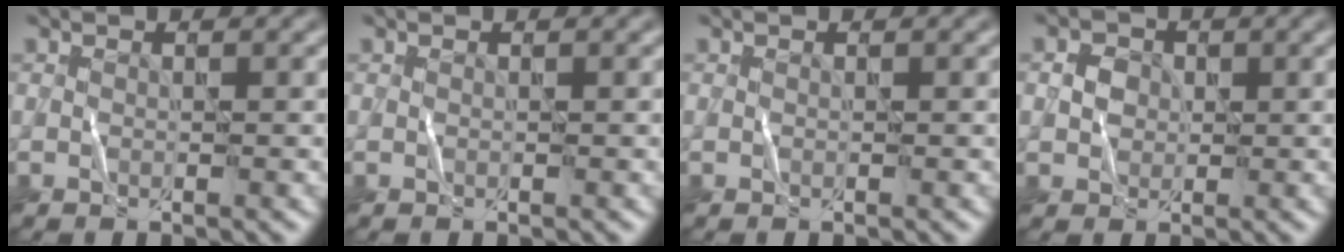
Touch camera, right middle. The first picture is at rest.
{"total": 0.0}
{"total": 0.0}
{"total": 1.8, "force": [0.1, 1.7, 0.7], "torque": [-0.014, 0.001, -0.001]}